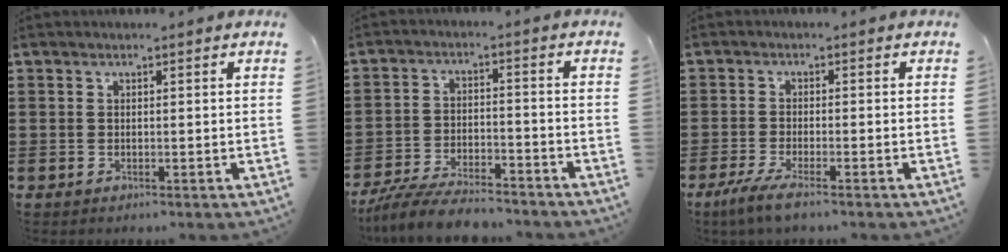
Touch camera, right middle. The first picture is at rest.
{"total": 7.4, "force": [-6.9, 1.2, 2.4], "torque": [-0.050, 0.006, -0.133]}
{"total": 3.7, "force": [-2.9, 0.3, 2.4], "torque": [-0.061, -0.012, -0.059]}